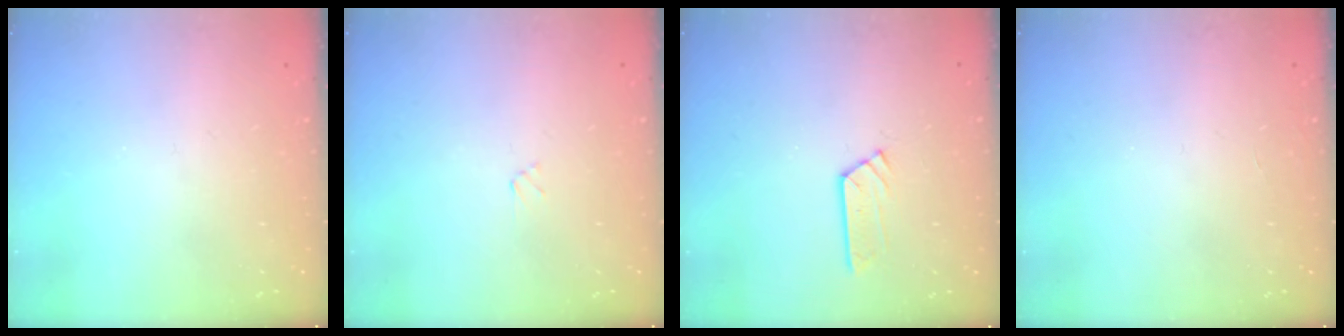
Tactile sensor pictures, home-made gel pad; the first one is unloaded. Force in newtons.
{"total": 1.2, "press": 1.2, "slide": 0.1}
{"total": 3.3, "press": 3.3, "slide": 0.4}
{"total": 0.0}